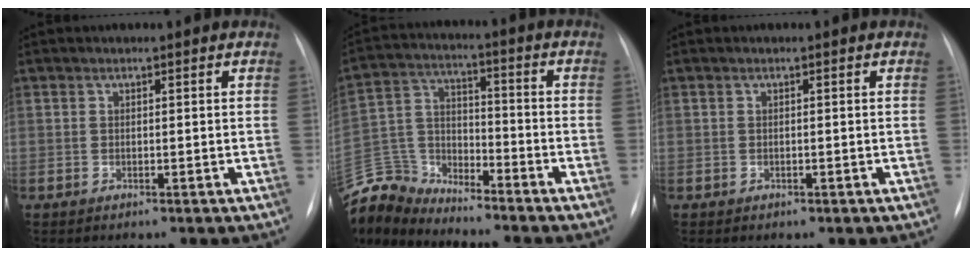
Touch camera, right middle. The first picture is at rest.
{"total": 10.7, "force": [-10.6, 1.3, -0.3], "torque": [-0.003, 0.033, -0.216]}
{"total": 0.0}